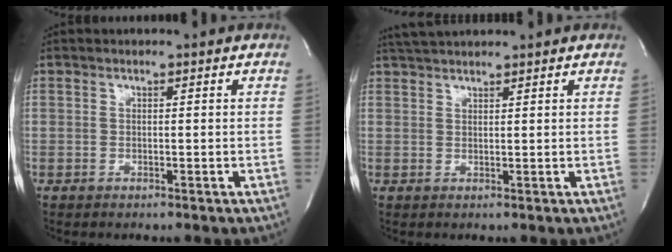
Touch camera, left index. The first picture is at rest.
{"total": 3.7, "force": [3.5, -0.1, 1.1], "torque": [-0.025, 0.023, 0.067]}